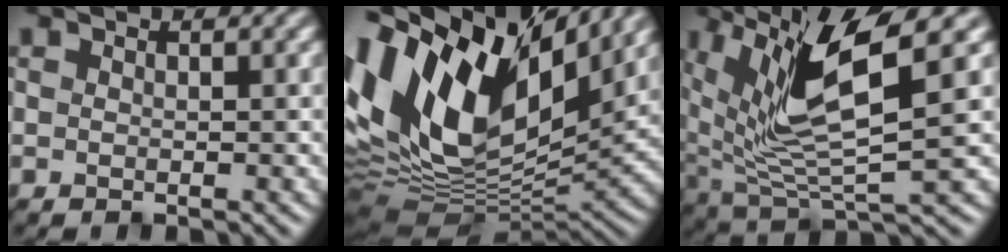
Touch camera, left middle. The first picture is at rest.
{"total": 17.7, "force": [6.8, 9.9, 13.0], "torque": [-0.289, 0.034, 0.107]}
{"total": 10.7, "force": [4.6, 3.0, 9.2], "torque": [-0.199, 0.005, 0.092]}